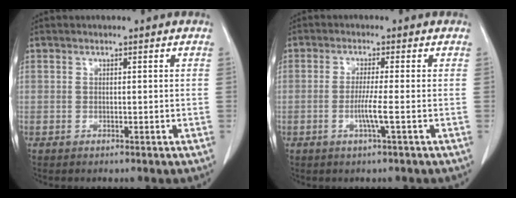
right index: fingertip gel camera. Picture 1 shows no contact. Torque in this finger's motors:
{"motor_torque": [0.77, -0.50, 0.45, 0.08]}